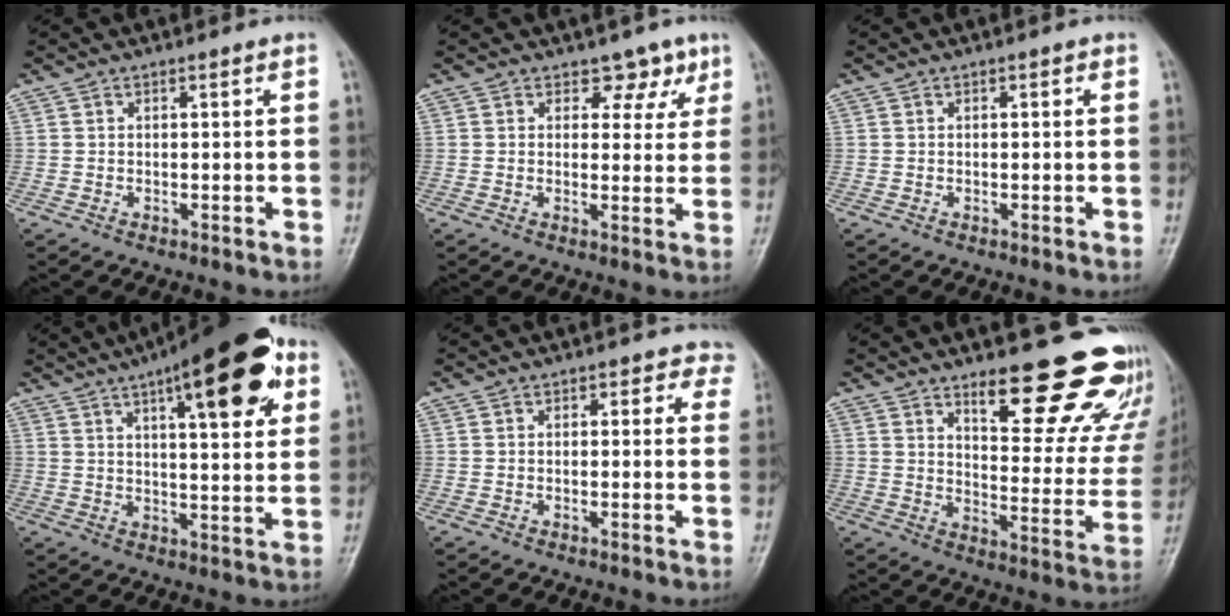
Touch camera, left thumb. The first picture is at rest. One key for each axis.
{"total": 4.3, "fx": 2.8, "fy": 3.0, "fz": 1.4, "tx": 0.018, "ty": -0.013, "tz": 0.033}
{"total": 0.0}
{"total": 19.7, "fx": 9.5, "fy": 6.2, "fz": 16.2, "tx": -0.206, "ty": -0.014, "tz": 0.131}
{"total": 2.9, "fx": 1.4, "fy": 2.1, "fz": 1.5, "tx": 0.022, "ty": 0.000, "tz": 0.003}
{"total": 21.7, "fx": 16.0, "fy": 6.8, "fz": 12.9, "tx": -0.118, "ty": -0.109, "tz": 0.206}